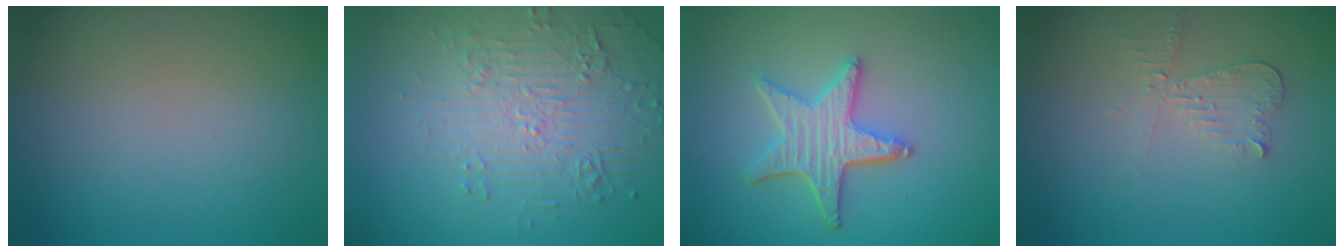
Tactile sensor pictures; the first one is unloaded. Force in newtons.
{"total": 4.7, "press": 3.5, "slide": 3.2}
{"total": 4.4, "press": 3.7, "slide": 2.3}
{"total": 2.1, "press": 2.1, "slide": 0.2}